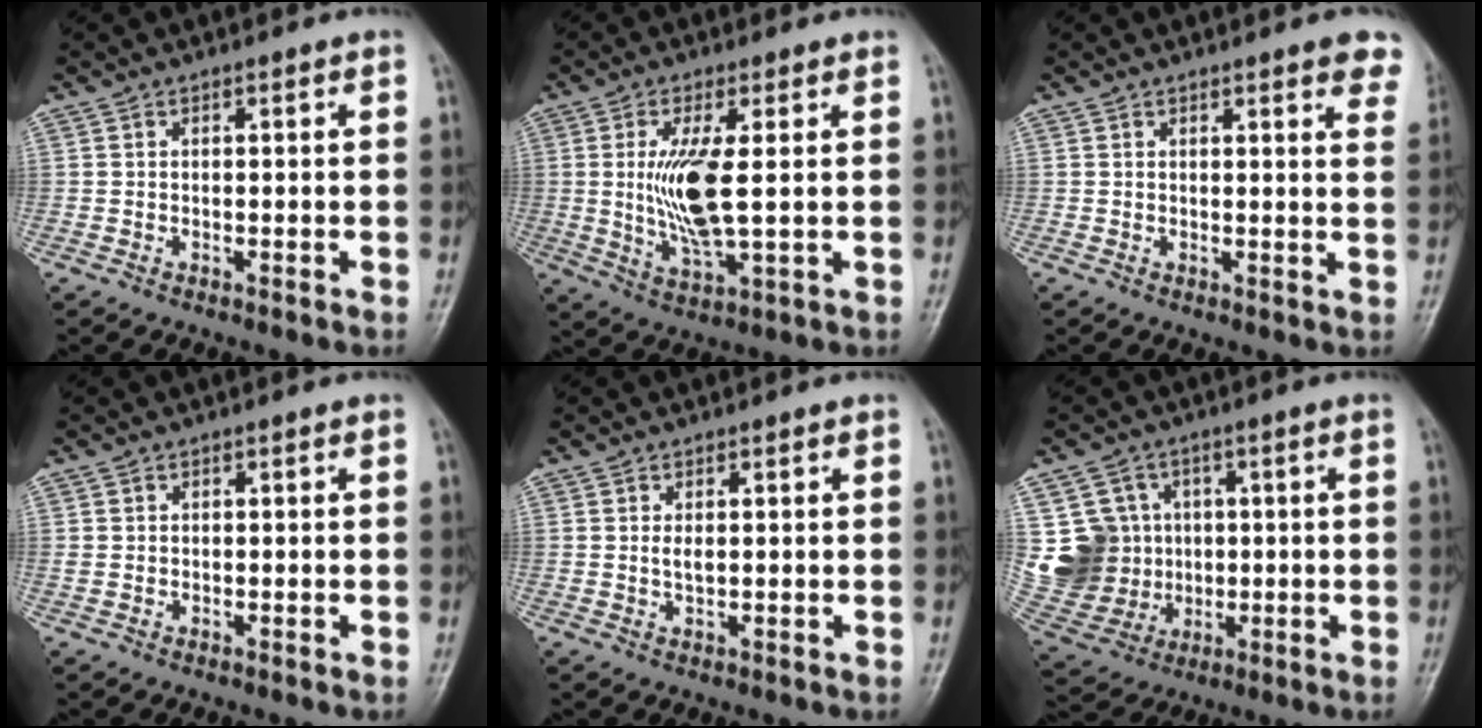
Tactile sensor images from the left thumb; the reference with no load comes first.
{"total": 10.2, "force": [1.0, 2.9, 9.8], "torque": [-0.202, -0.021, 0.024]}
{"total": 6.7, "force": [4.7, 1.6, 4.4], "torque": [-0.029, -0.015, 0.043]}
{"total": 1.2, "force": [0.1, 1.1, 0.5], "torque": [-0.009, 0.004, 0.006]}
{"total": 1.6, "force": [0.3, 0.8, 1.4], "torque": [-0.023, -0.002, 0.008]}
{"total": 12.9, "force": [1.3, 11.9, 4.6], "torque": [-0.064, 0.014, 0.042]}